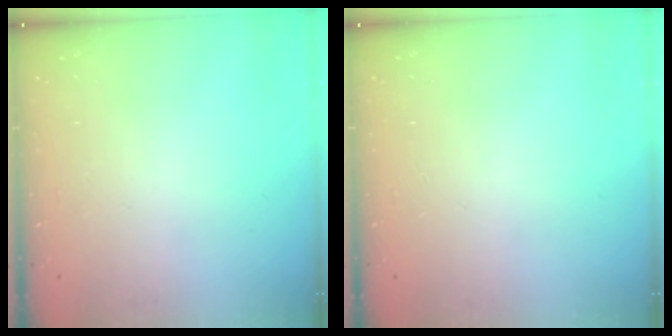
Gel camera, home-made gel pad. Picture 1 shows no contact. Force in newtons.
{"total": 0.0}